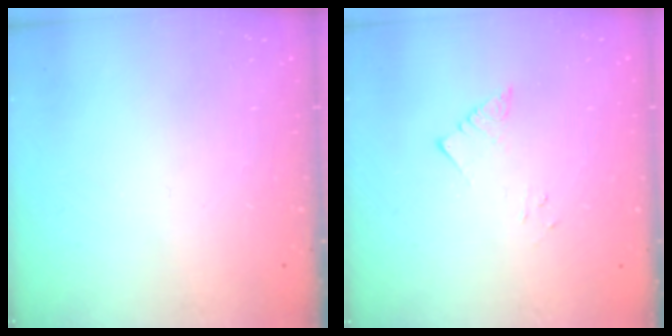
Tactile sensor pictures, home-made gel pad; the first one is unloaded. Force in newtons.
{"total": 2.9, "press": 2.9, "slide": 0.4}